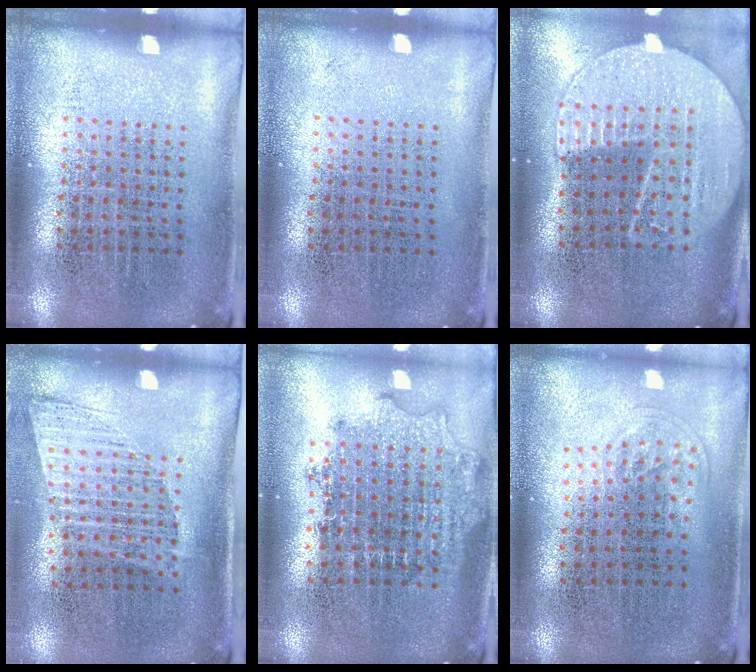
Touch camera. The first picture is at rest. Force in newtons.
{"total": 0.0}
{"total": 2.1, "press": 1.8, "slide": 1.0}
{"total": 1.2, "press": 1.0, "slide": 0.7}
{"total": 1.8, "press": 1.5, "slide": 1.0}
{"total": 1.0, "press": 0.6, "slide": 0.8}